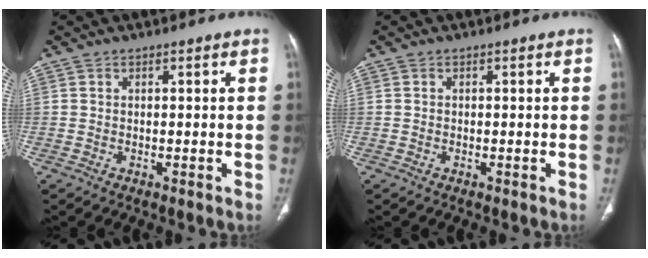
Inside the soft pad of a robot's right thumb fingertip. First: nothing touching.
{"total": 0.0}